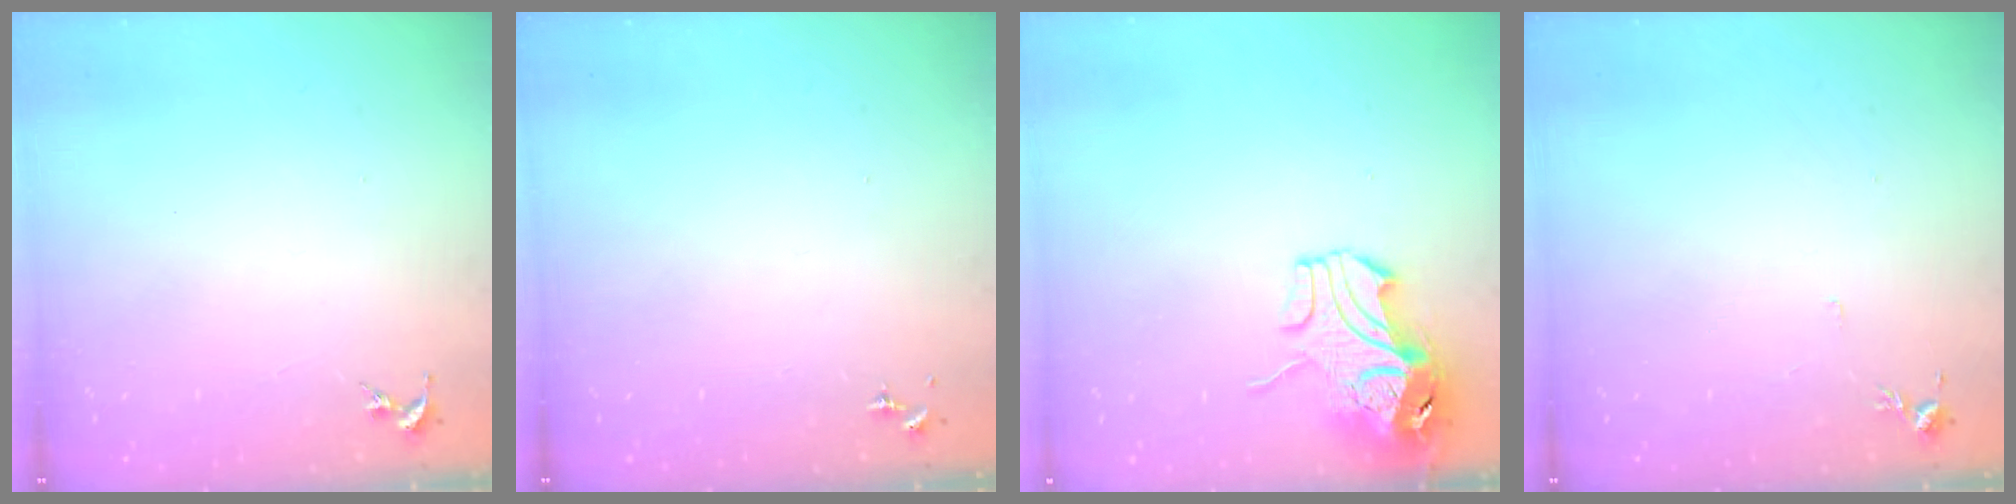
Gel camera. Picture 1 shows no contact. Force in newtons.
{"total": 0.0}
{"total": 10.5, "press": 10.4, "slide": 1.5}
{"total": 4.3, "press": 4.2, "slide": 0.6}